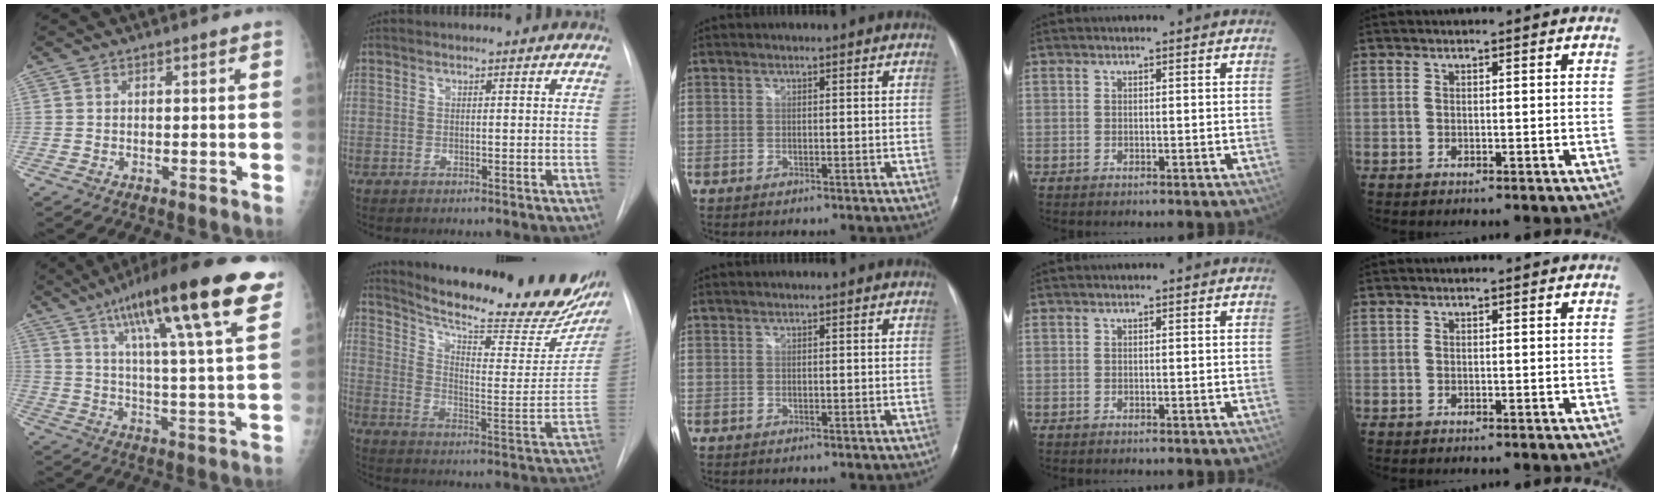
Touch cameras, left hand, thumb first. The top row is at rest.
{"thumb": {"total": 24.5, "force": [14.1, 3.8, 19.7], "torque": [-0.297, -0.026, 0.210]}, "index": {"total": 26.9, "force": [22.7, 5.6, 13.3], "torque": [-0.201, -0.061, 0.296]}}